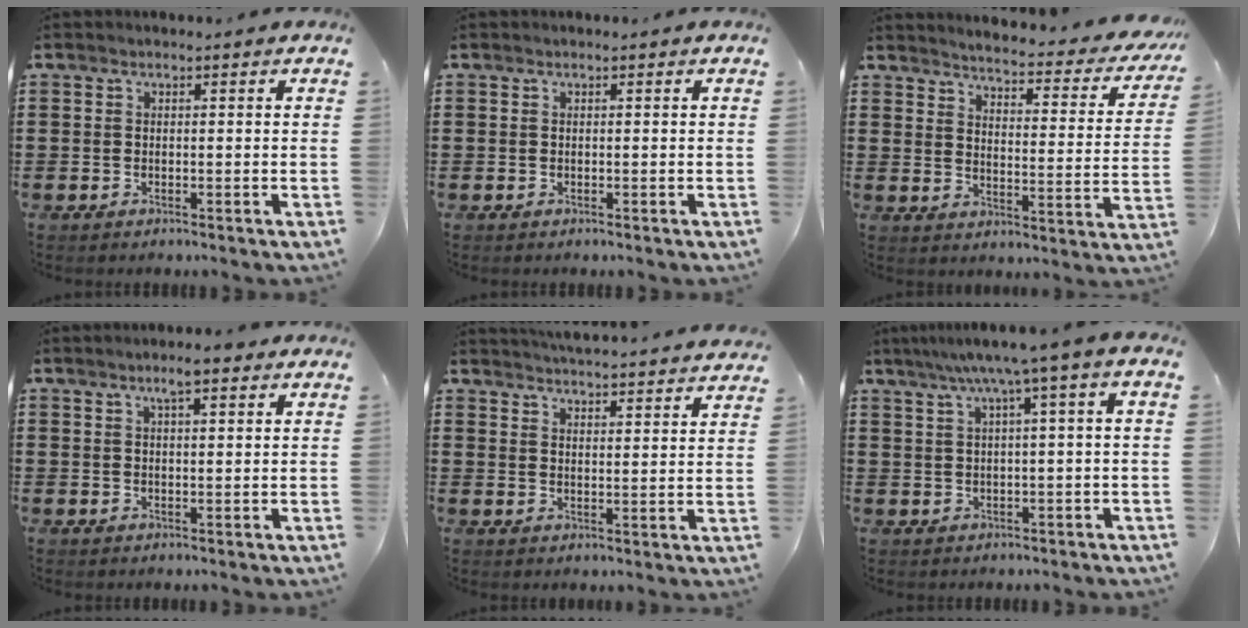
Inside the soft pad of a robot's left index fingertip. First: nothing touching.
{"total": 0.0}
{"total": 3.4, "force": [3.2, -0.3, 1.2], "torque": [-0.043, -0.030, 0.046]}
{"total": 3.8, "force": [2.4, 0.6, 2.9], "torque": [-0.053, 0.001, 0.039]}
{"total": 4.4, "force": [4.3, -0.5, 0.3], "torque": [-0.022, -0.027, 0.076]}
{"total": 5.1, "force": [1.9, -0.6, 4.7], "torque": [-0.095, -0.007, 0.025]}